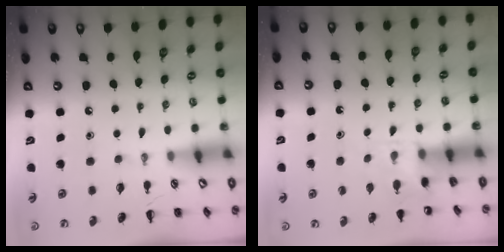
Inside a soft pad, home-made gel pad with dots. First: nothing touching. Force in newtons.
{"total": 4.4, "press": 4.2, "slide": 1.6}